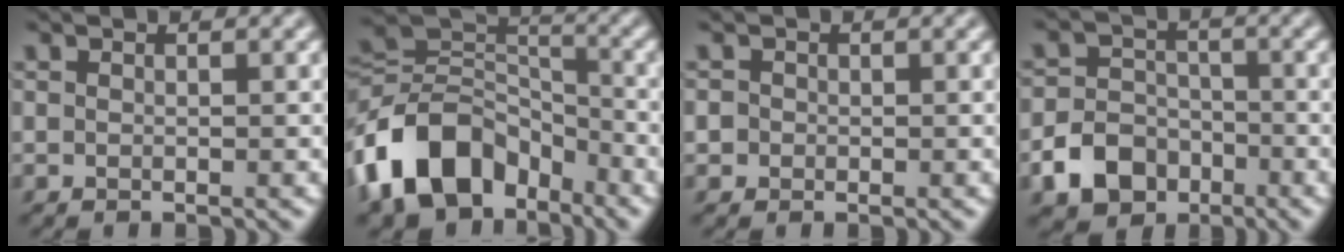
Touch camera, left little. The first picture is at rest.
{"total": 11.6, "force": [-6.5, 7.3, 6.2], "torque": [-0.118, 0.013, -0.139]}
{"total": 1.8, "force": [0.2, 1.7, 0.6], "torque": [0.001, 0.011, -0.005]}
{"total": 5.8, "force": [-3.3, 4.3, 2.0], "torque": [-0.019, -0.003, -0.074]}